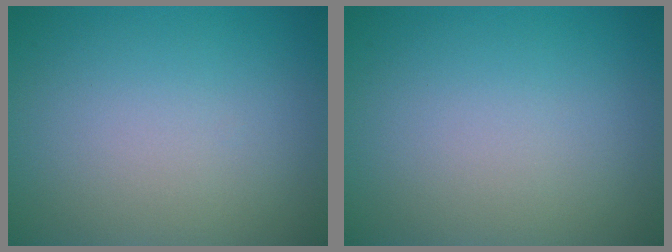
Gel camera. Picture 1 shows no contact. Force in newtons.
{"total": 0.0}